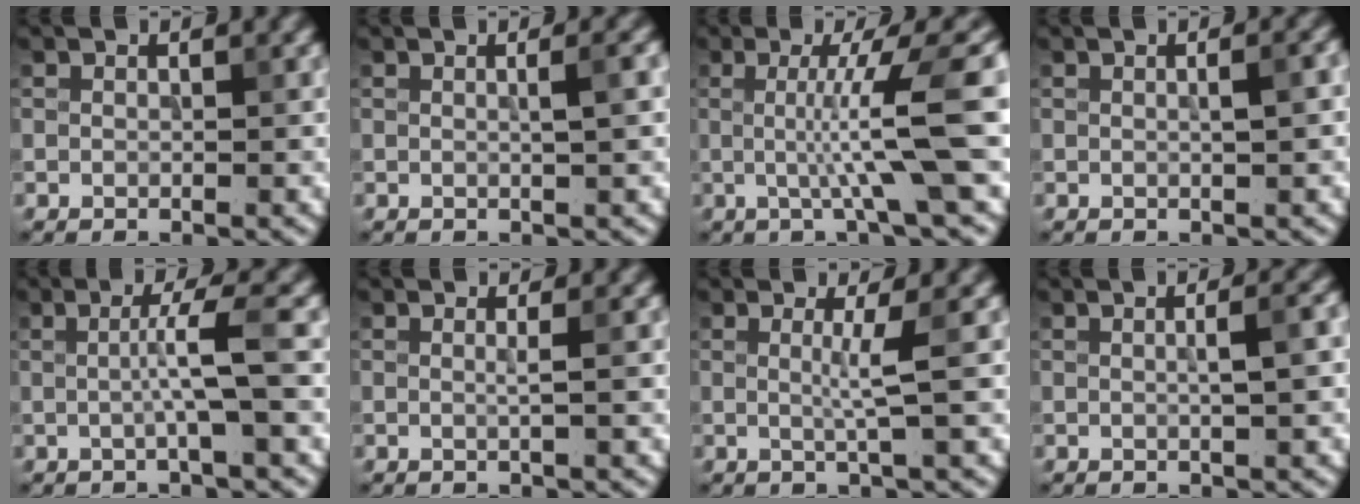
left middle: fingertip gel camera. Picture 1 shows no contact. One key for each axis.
{"total": 2.2, "fx": 0.3, "fy": 0.6, "fz": 2.1, "tx": -0.023, "ty": 0.010, "tz": -0.001}
{"total": 7.7, "fx": 0.0, "fy": 1.0, "fz": 7.6, "tx": -0.120, "ty": 0.002, "tz": 0.002}
{"total": 2.2, "fx": 0.2, "fy": 0.6, "fz": 2.1, "tx": -0.023, "ty": 0.009, "tz": 0.003}
{"total": 3.5, "fx": 0.0, "fy": 0.3, "fz": 3.4, "tx": -0.061, "ty": 0.000, "tz": -0.007}
{"total": 1.0, "fx": 0.0, "fy": 0.3, "fz": 1.0, "tx": -0.010, "ty": 0.000, "tz": -0.006}
{"total": 2.3, "fx": 0.2, "fy": 0.3, "fz": 2.3, "tx": -0.044, "ty": -0.002, "tz": -0.003}
{"total": 2.9, "fx": 0.2, "fy": 0.9, "fz": 2.7, "tx": -0.026, "ty": 0.011, "tz": -0.001}